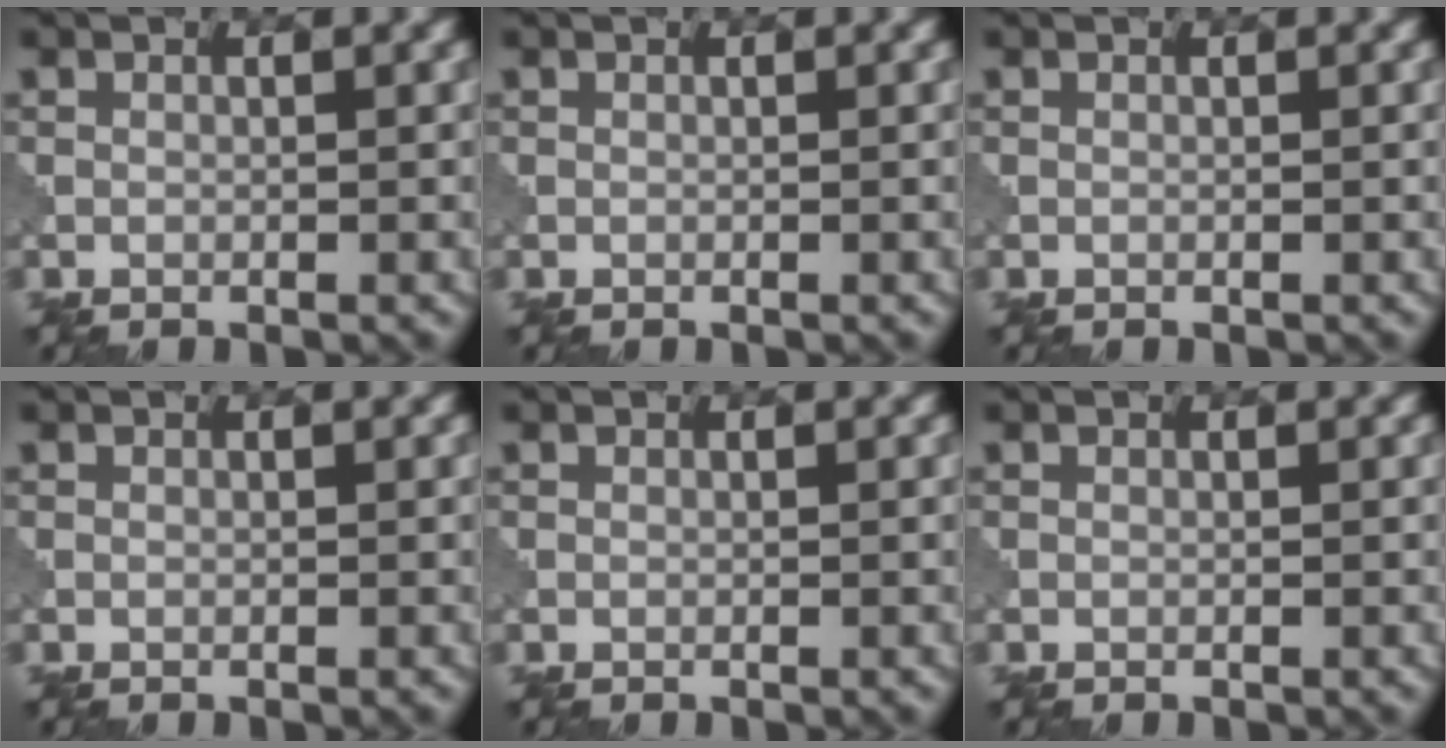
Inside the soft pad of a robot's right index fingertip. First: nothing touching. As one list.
[{"total": 0.0}, {"total": 0.0}, {"total": 0.0}, {"total": 0.0}, {"total": 0.0}]